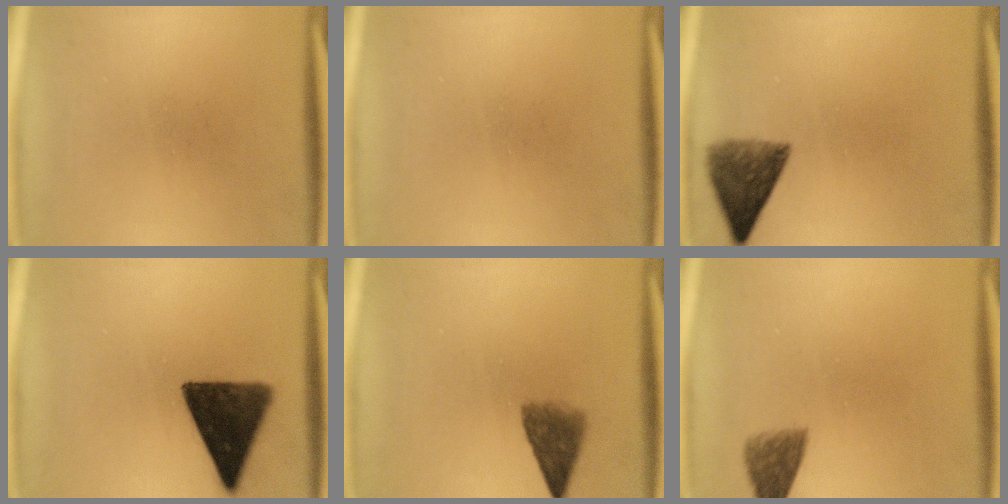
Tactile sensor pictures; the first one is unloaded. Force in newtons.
{"total": 0.0}
{"total": 6.9}
{"total": 13.3}
{"total": 4.7}
{"total": 3.8}